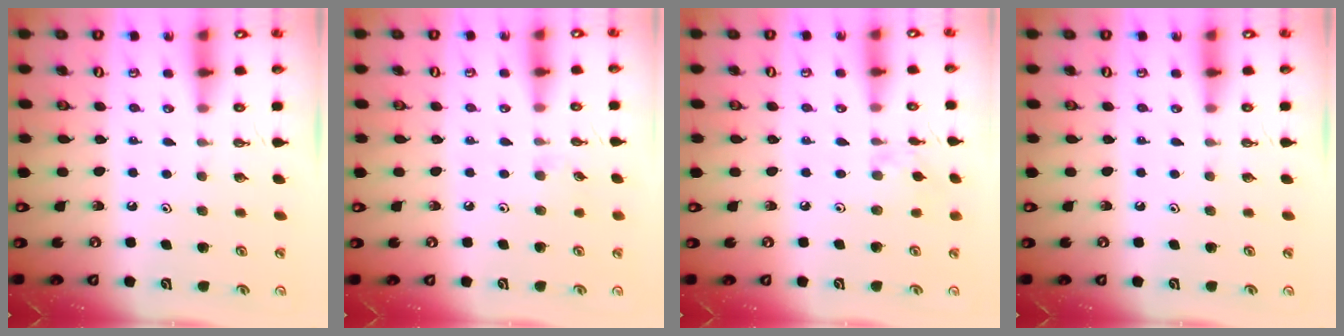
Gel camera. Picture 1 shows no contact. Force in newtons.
{"total": 3.7, "press": 3.7, "slide": 0.6}
{"total": 1.9, "press": 1.8, "slide": 0.5}
{"total": 0.0}